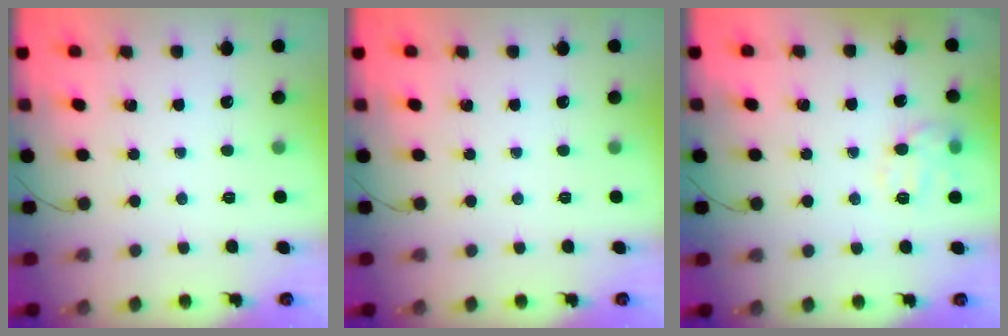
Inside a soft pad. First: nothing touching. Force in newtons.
{"total": 0.0}
{"total": 10.2, "press": 10.2, "slide": 0.2}